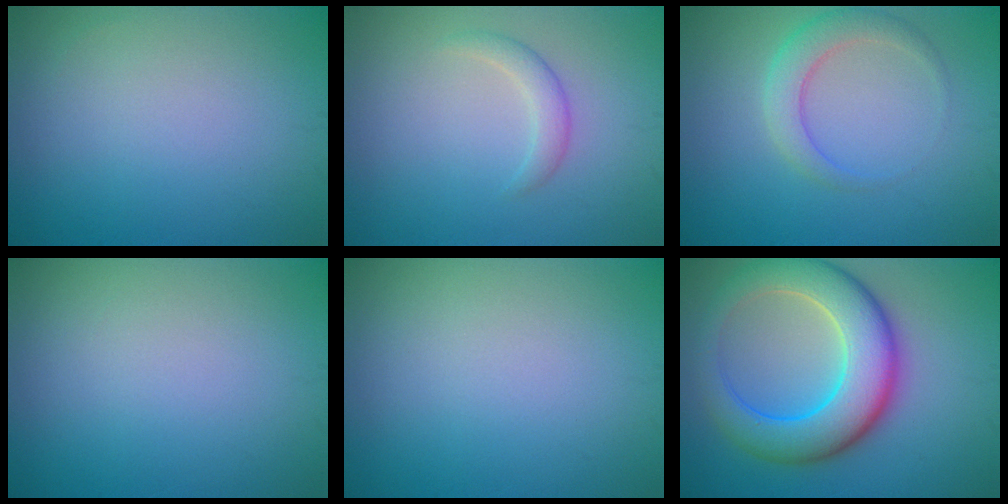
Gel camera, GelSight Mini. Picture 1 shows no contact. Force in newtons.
{"total": 1.6, "press": 1.6, "slide": 0.2}
{"total": 2.9, "press": 2.9, "slide": 0.1}
{"total": 0.0}
{"total": 0.0}
{"total": 9.1, "press": 9.1, "slide": 0.4}